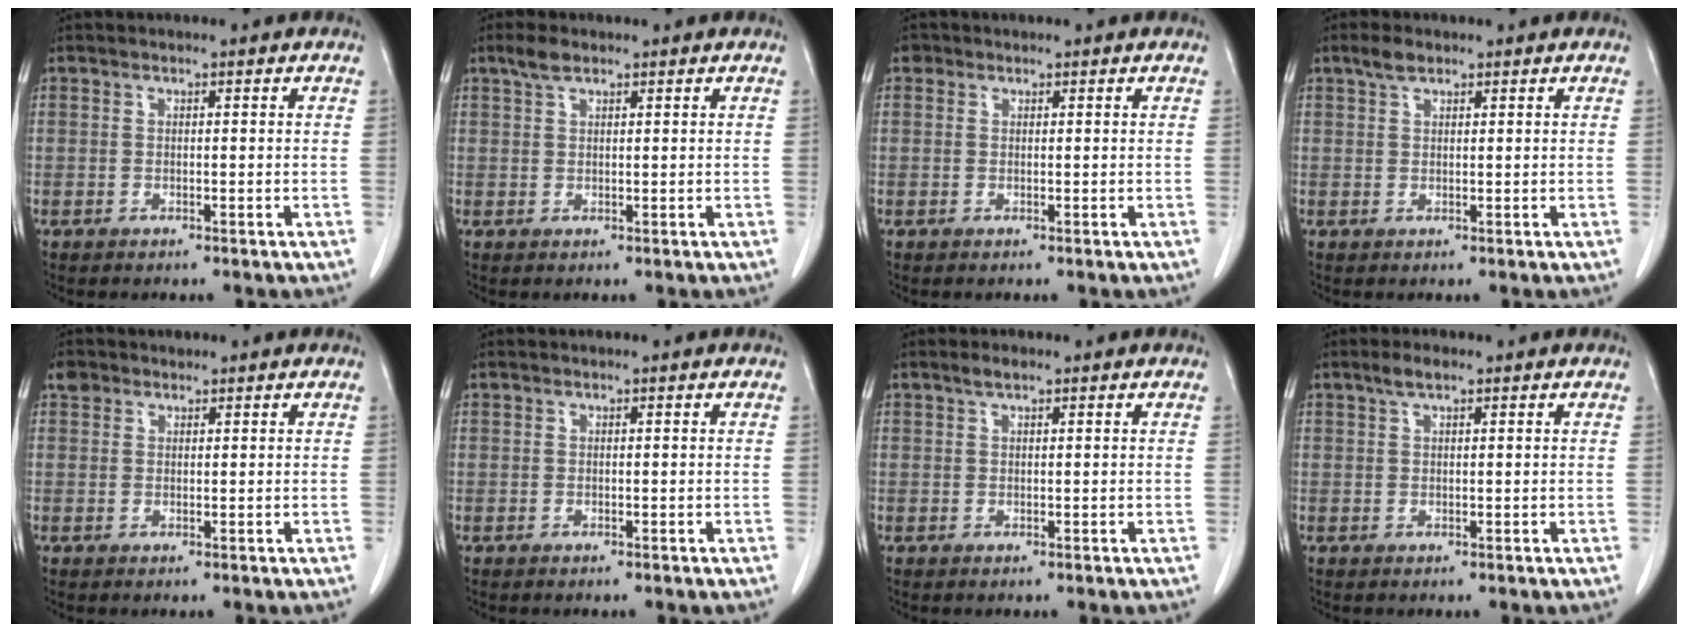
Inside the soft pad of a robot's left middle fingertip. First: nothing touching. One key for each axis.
{"total": 2.1, "fx": 1.6, "fy": 0.8, "fz": 1.2, "tx": -0.028, "ty": 0.007, "tz": 0.032}
{"total": 0.9, "fx": 0.5, "fy": 0.7, "fz": 0.1, "tx": 0.004, "ty": 0.003, "tz": 0.005}
{"total": 2.2, "fx": 1.6, "fy": 0.9, "fz": 1.2, "tx": -0.028, "ty": 0.006, "tz": 0.031}
{"total": 1.9, "fx": 1.3, "fy": 1.4, "fz": 0.2, "tx": -0.004, "ty": 0.011, "tz": 0.022}
{"total": 0.0}
{"total": 1.4, "fx": 1.0, "fy": 0.4, "fz": 0.9, "tx": -0.020, "ty": 0.005, "tz": 0.020}
{"total": 2.2, "fx": 1.5, "fy": 0.6, "fz": 1.5, "tx": -0.034, "ty": 0.009, "tz": 0.030}